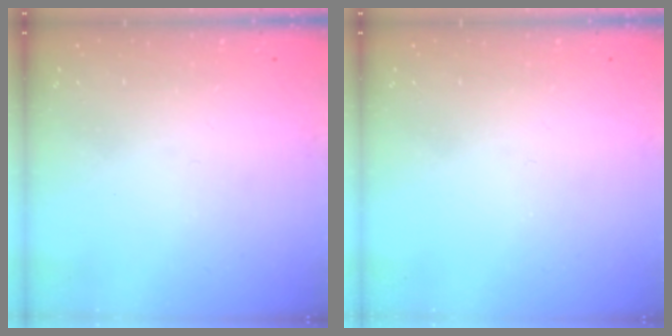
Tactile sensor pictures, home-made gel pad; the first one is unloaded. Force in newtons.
{"total": 0.0}